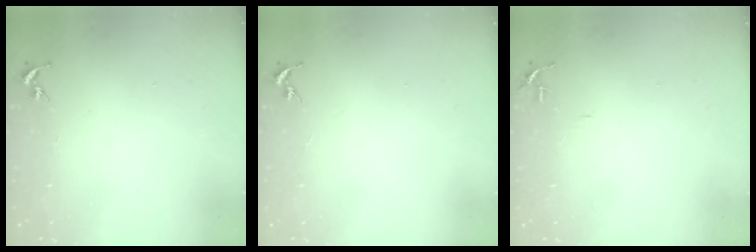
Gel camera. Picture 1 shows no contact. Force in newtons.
{"total": 0.0}
{"total": 4.7, "press": 4.7, "slide": 0.5}